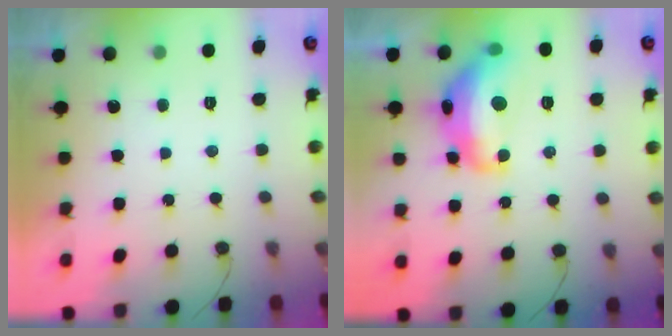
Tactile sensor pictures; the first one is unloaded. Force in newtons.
{"total": 15.6, "press": 15.6, "slide": 1.0}